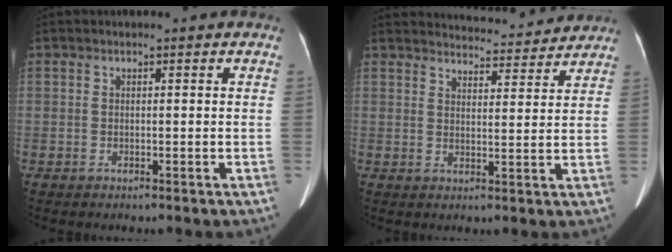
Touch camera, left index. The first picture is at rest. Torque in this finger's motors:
{"motor_torque": [0.34, -0.75, 0.06, 0.01]}